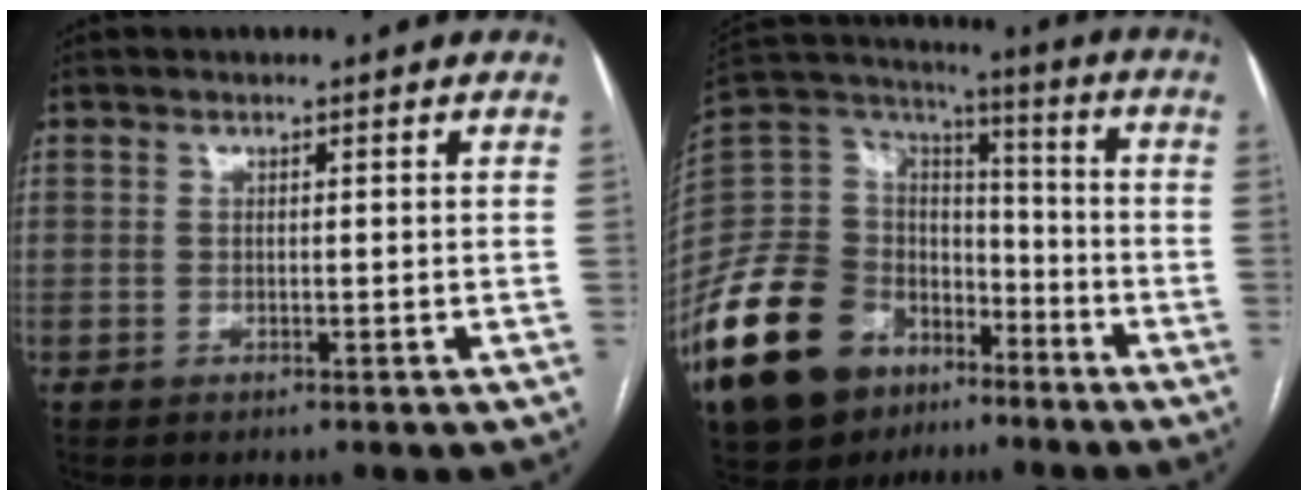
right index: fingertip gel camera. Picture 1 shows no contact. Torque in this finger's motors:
{"motor_torque": [1.09, -0.90, -0.11, -0.21]}